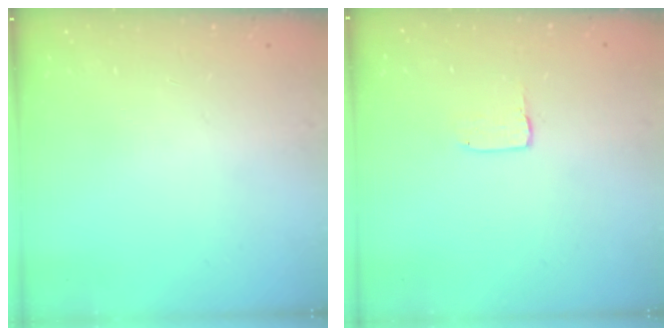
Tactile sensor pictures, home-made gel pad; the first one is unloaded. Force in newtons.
{"total": 2.0, "press": 2.0, "slide": 0.0}